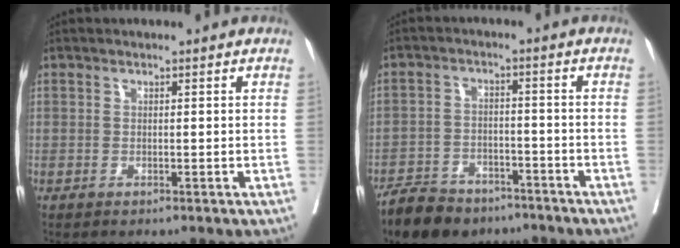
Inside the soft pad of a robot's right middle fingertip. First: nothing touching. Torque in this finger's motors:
{"motor_torque": [-0.24, -0.75, 0.16, 0.03]}